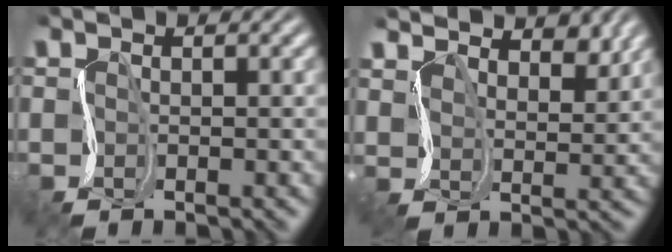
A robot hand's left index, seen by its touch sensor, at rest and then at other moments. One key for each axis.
{"total": 5.3, "fx": 5.2, "fy": 0.8, "fz": 0.6, "tx": -0.028, "ty": 0.000, "tz": 0.069}